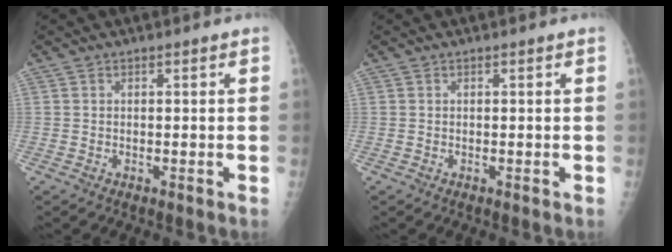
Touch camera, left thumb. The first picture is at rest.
{"total": 0.0}